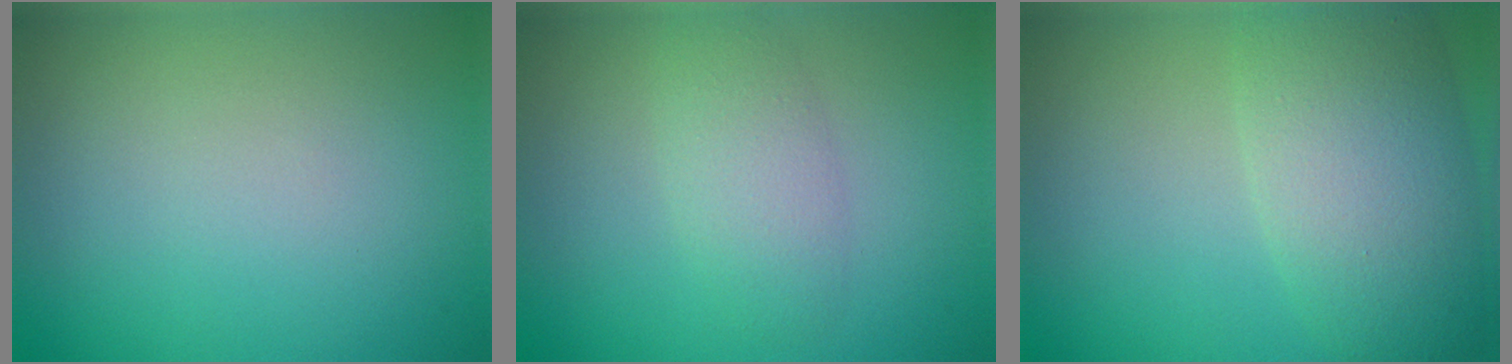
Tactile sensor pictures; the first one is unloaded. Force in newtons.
{"total": 2.7, "press": 2.7, "slide": 0.1}
{"total": 7.3, "press": 7.3, "slide": 0.2}